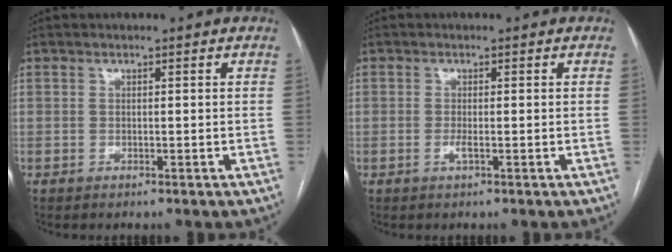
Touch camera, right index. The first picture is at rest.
{"total": 1.0, "force": [-0.4, 0.0, 0.9], "torque": [-0.021, -0.002, -0.008]}